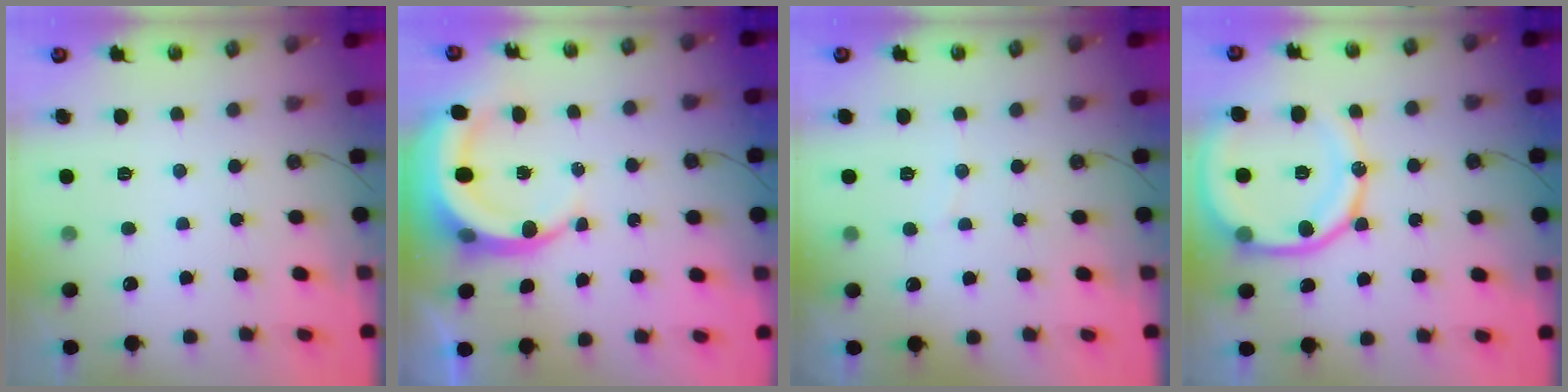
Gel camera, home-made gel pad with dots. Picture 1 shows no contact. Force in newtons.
{"total": 8.3, "press": 8.1, "slide": 1.6}
{"total": 2.0, "press": 1.8, "slide": 1.0}
{"total": 16.8, "press": 16.7, "slide": 2.0}